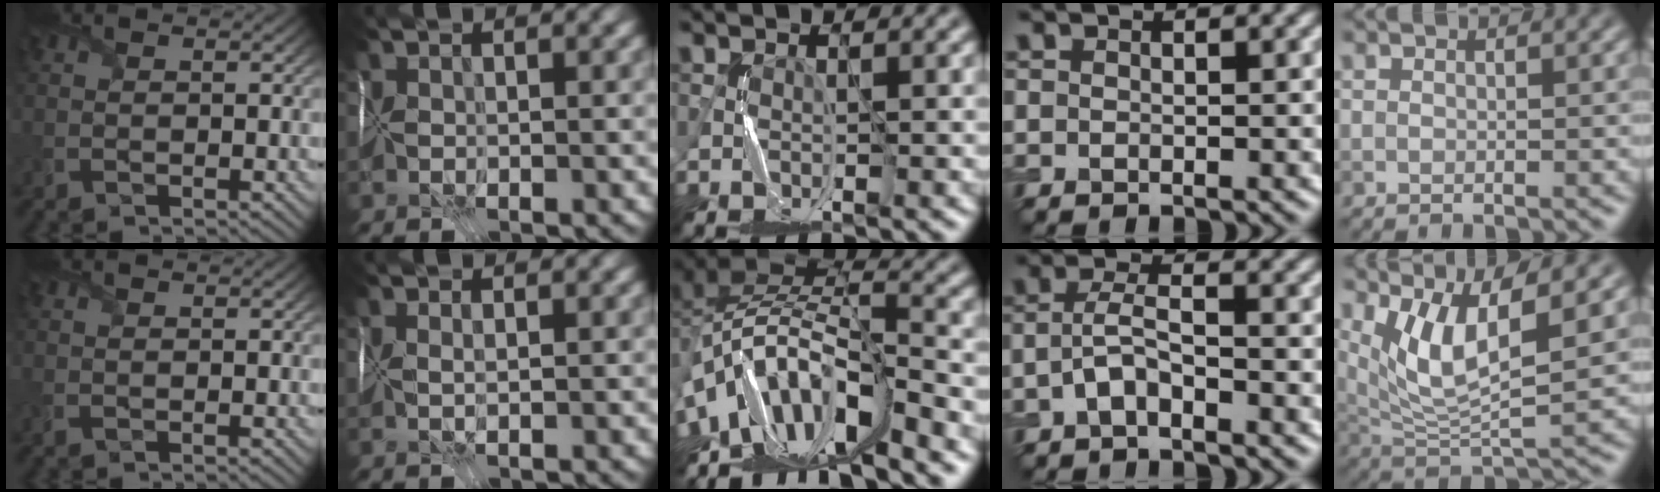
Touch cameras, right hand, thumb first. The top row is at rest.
{"index": {"total": 0.8, "force": [0.5, -0.5, 0.1], "torque": [0.002, 0.001, 0.017]}, "middle": {"total": 10.3, "force": [-6.5, 4.5, 6.6], "torque": [-0.117, 0.001, -0.113]}, "ring": {"total": 2.6, "force": [-1.1, 0.8, 2.2], "torque": [-0.047, 0.008, -0.028]}, "little": {"total": 6.4, "force": [2.6, 1.9, 5.5], "torque": [-0.114, -0.017, 0.056]}}